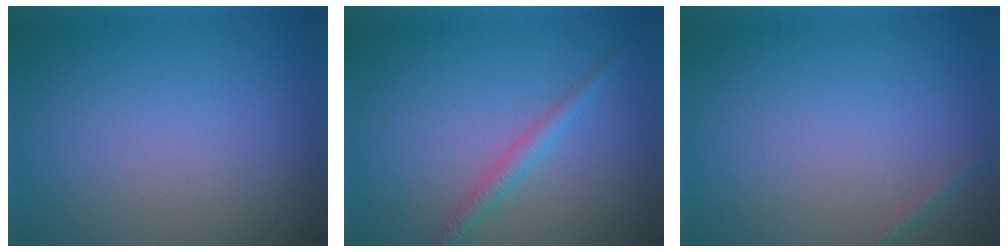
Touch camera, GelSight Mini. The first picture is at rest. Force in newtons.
{"total": 1.8, "press": 1.8, "slide": 0.0}
{"total": 0.7, "press": 0.7, "slide": 0.0}